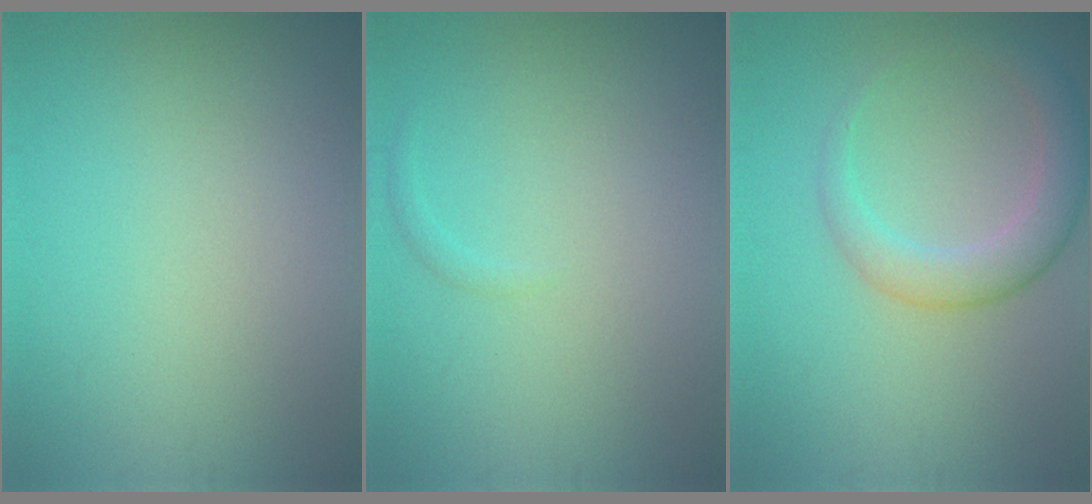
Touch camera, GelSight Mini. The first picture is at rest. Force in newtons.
{"total": 0.5, "press": 0.5, "slide": 0.1}
{"total": 3.5, "press": 3.5, "slide": 0.2}